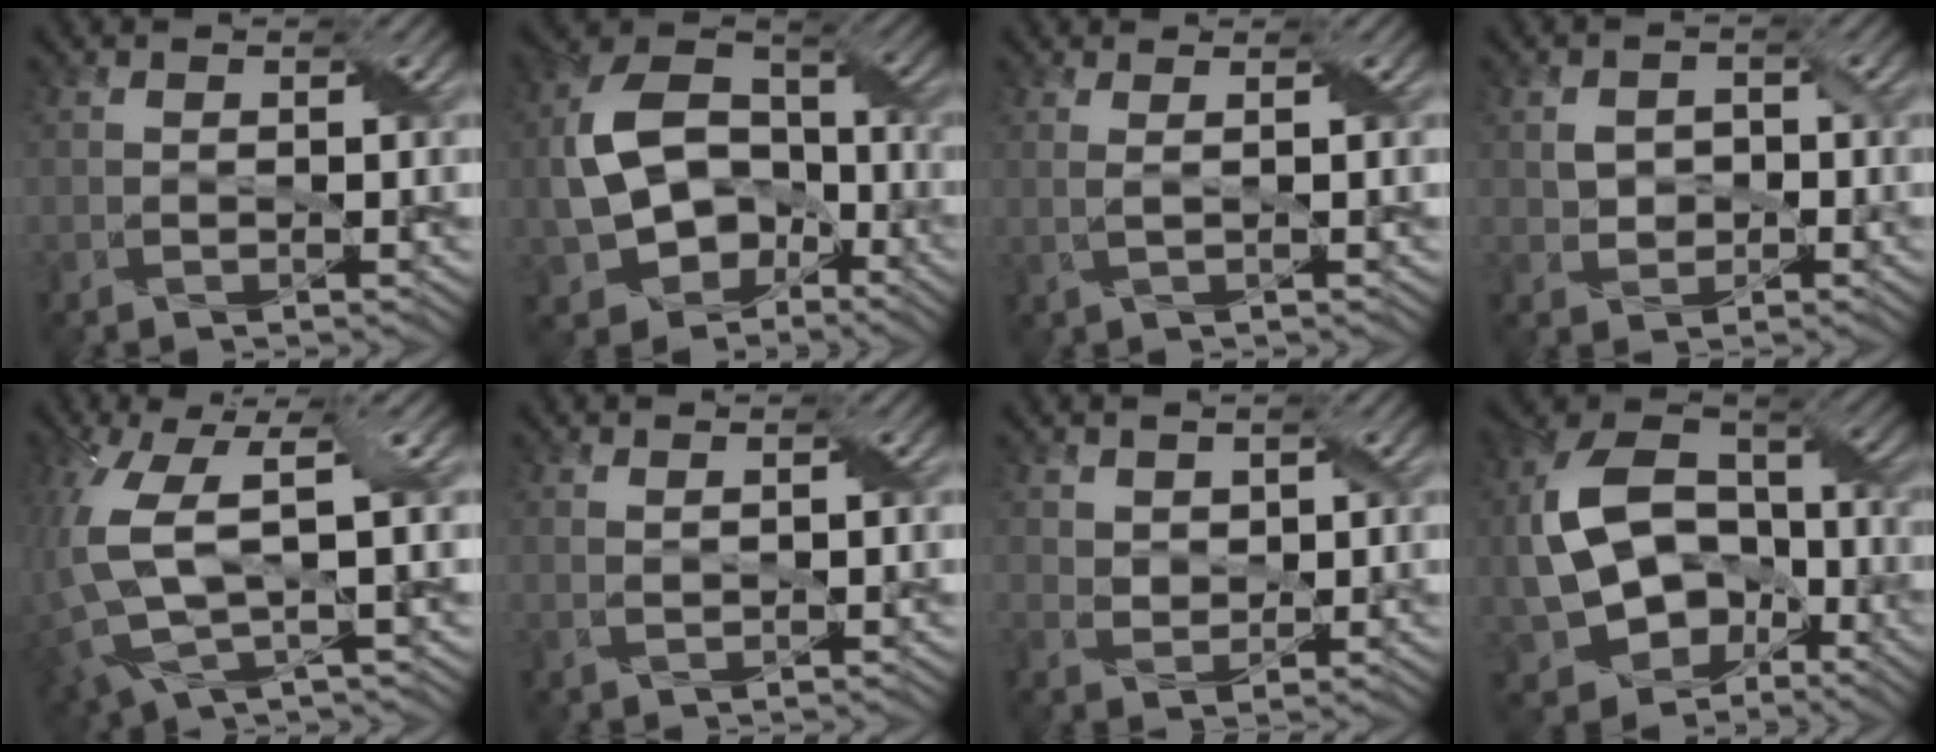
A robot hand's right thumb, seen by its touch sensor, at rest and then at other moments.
{"total": 13.0, "force": [-3.3, 9.5, 8.2], "torque": [-0.171, -0.002, -0.070]}
{"total": 1.5, "force": [0.5, 0.4, 1.3], "torque": [-0.028, 0.005, 0.003]}
{"total": 2.2, "force": [0.0, 2.0, 1.0], "torque": [-0.022, 0.000, 0.000]}
{"total": 10.5, "force": [0.7, 4.2, 9.6], "torque": [-0.240, -0.021, 0.016]}
{"total": 1.2, "force": [0.9, 0.4, 0.7], "torque": [-0.012, -0.002, 0.009]}
{"total": 2.0, "force": [1.6, 1.3, 0.3], "torque": [-0.010, -0.003, 0.037]}
{"total": 14.3, "force": [-3.2, 10.3, 9.4], "torque": [-0.201, -0.002, -0.067]}